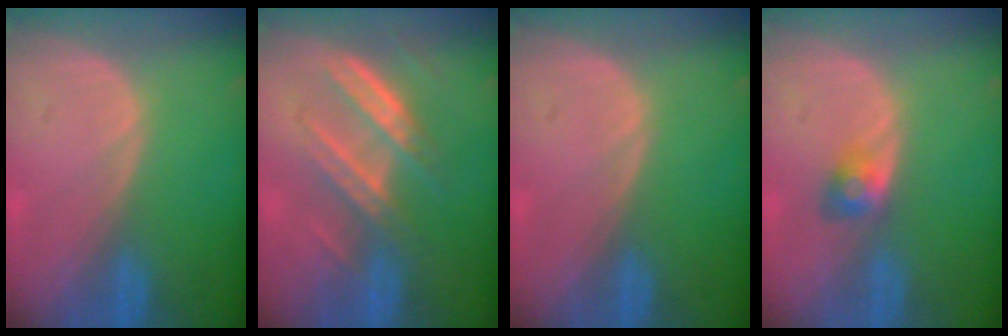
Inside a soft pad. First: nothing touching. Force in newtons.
{"total": 7.3, "press": 6.8, "slide": 2.8}
{"total": 0.0}
{"total": 2.8, "press": 2.5, "slide": 1.2}